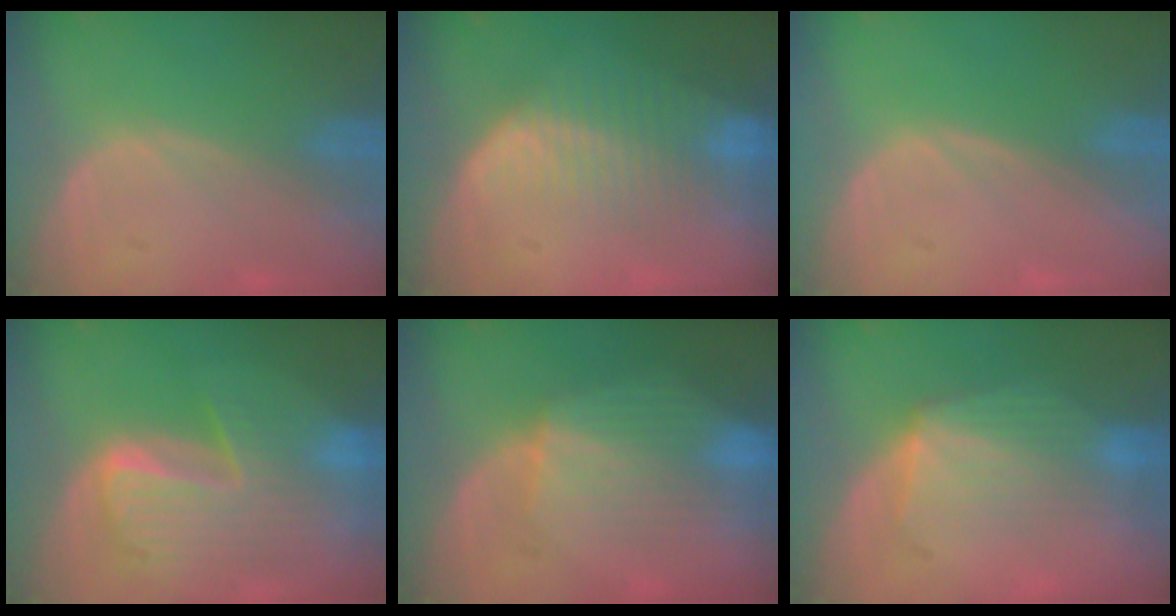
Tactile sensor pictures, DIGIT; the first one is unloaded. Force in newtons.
{"total": 8.4, "press": 7.1, "slide": 4.4}
{"total": 0.0}
{"total": 9.8, "press": 8.4, "slide": 5.0}
{"total": 8.8, "press": 8.1, "slide": 3.5}
{"total": 7.1, "press": 6.6, "slide": 2.7}